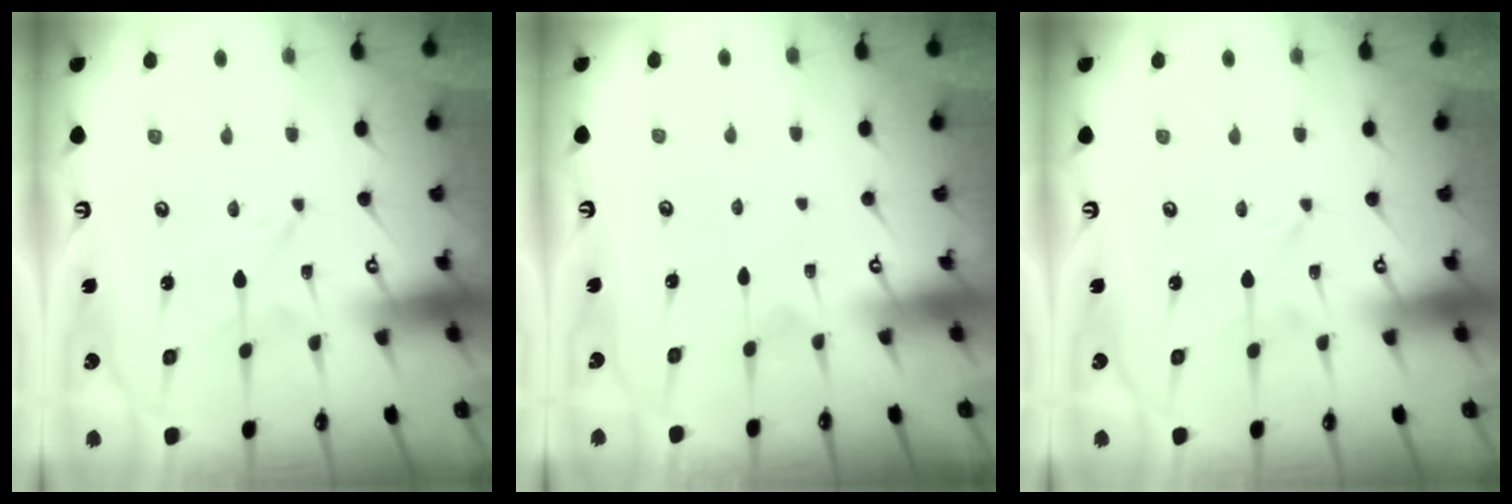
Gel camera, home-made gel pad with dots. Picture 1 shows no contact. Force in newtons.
{"total": 2.6, "press": 2.6, "slide": 0.3}
{"total": 0.0}